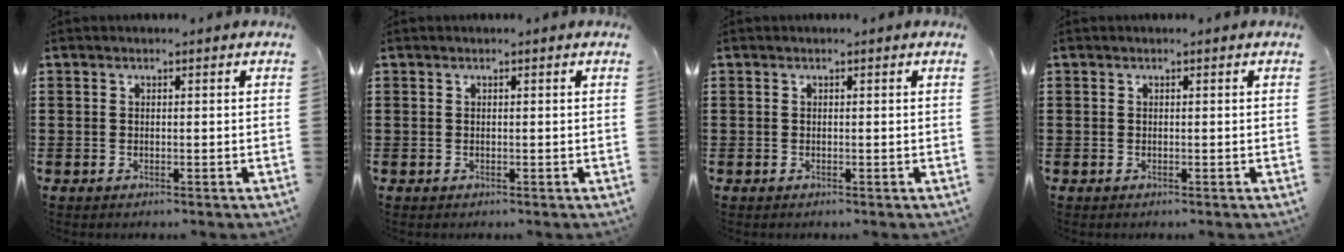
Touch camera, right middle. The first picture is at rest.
{"total": 0.0}
{"total": 0.0}
{"total": 0.0}